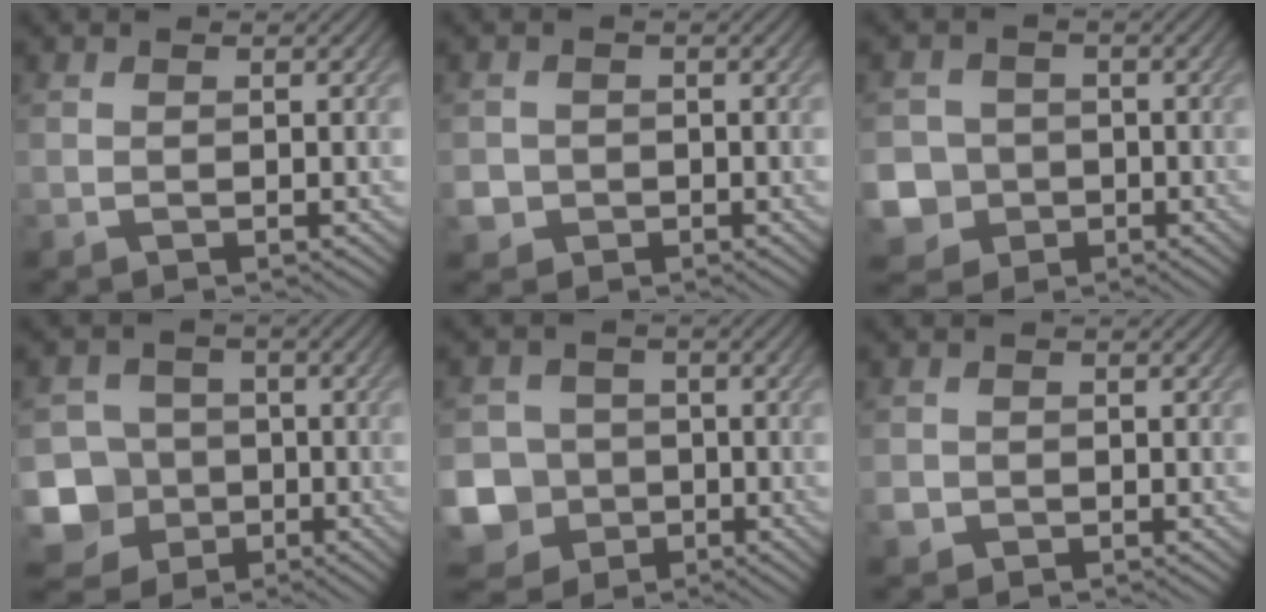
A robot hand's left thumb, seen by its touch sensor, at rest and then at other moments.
{"total": 3.0, "force": [-1.0, 2.7, 0.6], "torque": [-0.018, -0.009, -0.023]}
{"total": 8.2, "force": [-2.7, 7.5, 1.8], "torque": [-0.069, -0.027, -0.071]}
{"total": 10.9, "force": [-4.3, 9.6, 2.9], "torque": [-0.093, -0.034, -0.103]}
{"total": 10.6, "force": [-3.8, 9.5, 2.9], "torque": [-0.101, -0.038, -0.091]}
{"total": 1.5, "force": [-0.6, 1.3, 0.3], "torque": [-0.008, -0.007, -0.016]}